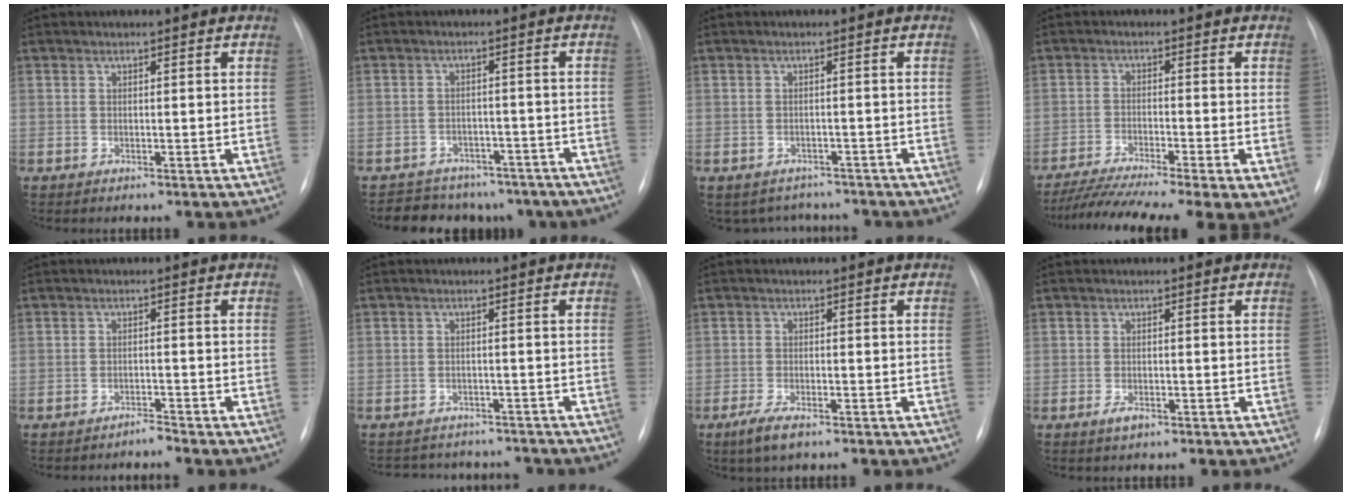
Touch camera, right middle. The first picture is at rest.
{"total": 11.6, "force": [-9.6, 6.1, 2.3], "torque": [-0.024, 0.020, -0.105]}
{"total": 6.1, "force": [-5.3, 3.0, 0.2], "torque": [0.004, 0.014, -0.062]}
{"total": 13.6, "force": [-9.0, 2.2, 9.9], "torque": [-0.169, -0.020, -0.145]}
{"total": 1.4, "force": [-1.4, -0.2, 0.0], "torque": [0.007, -0.003, -0.020]}
{"total": 9.0, "force": [-8.4, 3.0, 1.0], "torque": [-0.016, 0.019, -0.098]}
{"total": 4.1, "force": [-2.7, 1.1, 2.8], "torque": [-0.066, -0.008, -0.047]}
{"total": 1.6, "force": [-1.0, 0.7, 1.1], "torque": [-0.024, -0.001, -0.015]}